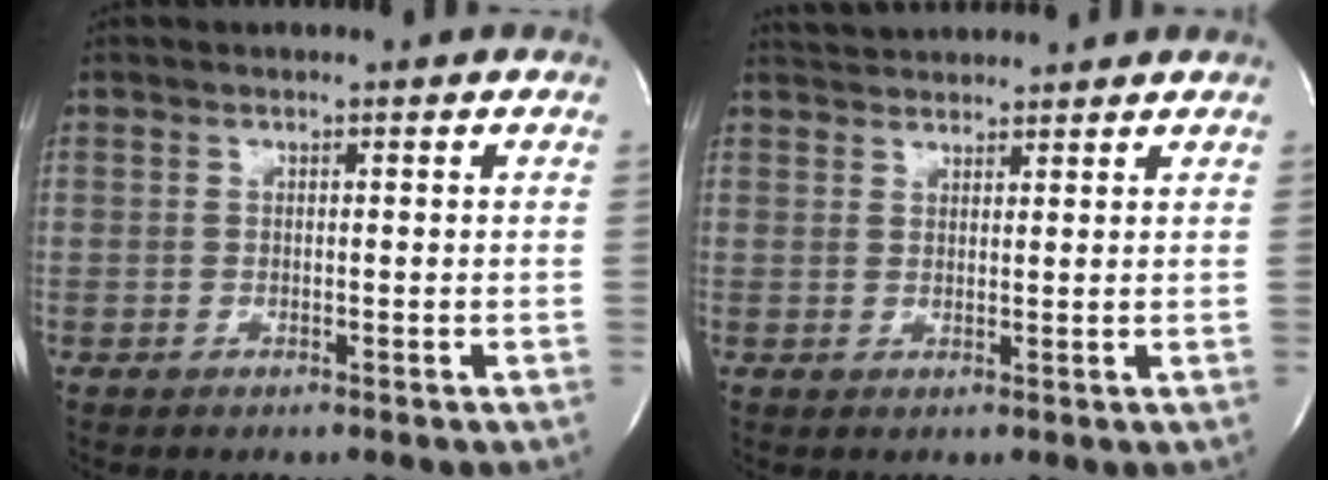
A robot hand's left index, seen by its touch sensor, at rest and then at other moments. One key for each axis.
{"total": 5.2, "fx": 5.1, "fy": 0.7, "fz": 0.8, "tx": -0.017, "ty": 0.032, "tz": 0.080}